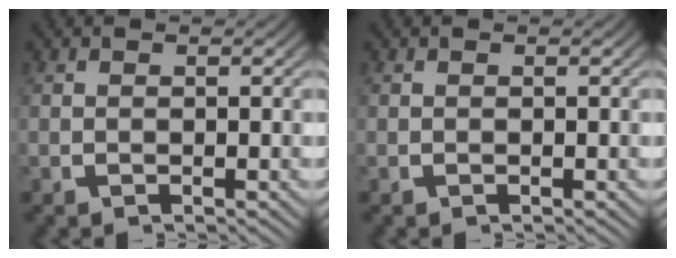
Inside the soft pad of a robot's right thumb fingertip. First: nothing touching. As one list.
[{"total": 0.0}]